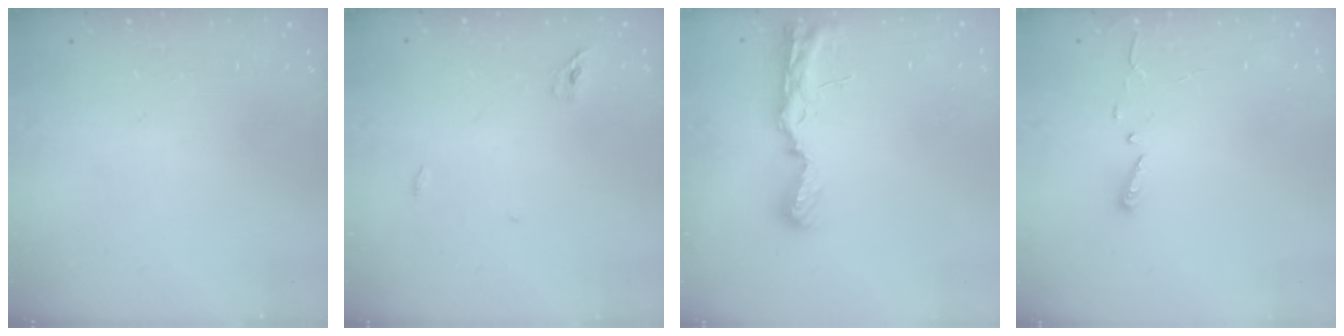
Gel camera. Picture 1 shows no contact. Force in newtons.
{"total": 6.0, "press": 2.8, "slide": 5.3}
{"total": 11.2, "press": 9.8, "slide": 5.4}
{"total": 3.0, "press": 2.9, "slide": 0.3}